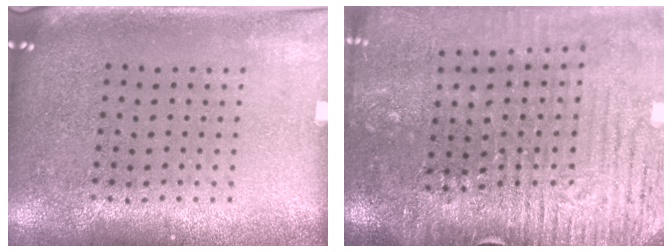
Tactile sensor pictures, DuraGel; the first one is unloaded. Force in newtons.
{"total": 3.9, "press": 3.8, "slide": 0.9}